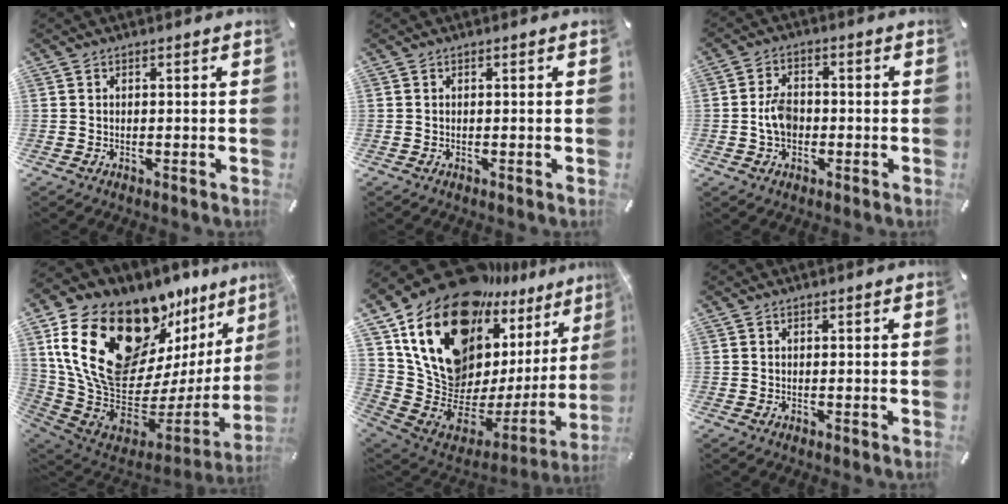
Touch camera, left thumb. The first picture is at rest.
{"total": 0.0}
{"total": 5.9, "force": [-0.9, 4.1, 4.1], "torque": [-0.080, 0.005, -0.022]}
{"total": 25.6, "force": [13.2, 14.7, 16.3], "torque": [-0.299, -0.098, 0.252]}
{"total": 21.6, "force": [13.4, 12.8, 11.1], "torque": [-0.166, -0.136, 0.256]}
{"total": 0.0}